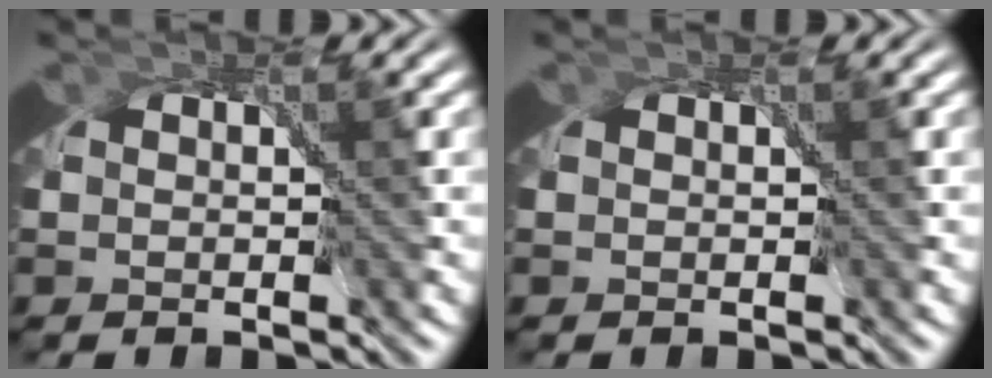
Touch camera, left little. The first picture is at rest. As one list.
[{"total": 0.0}]